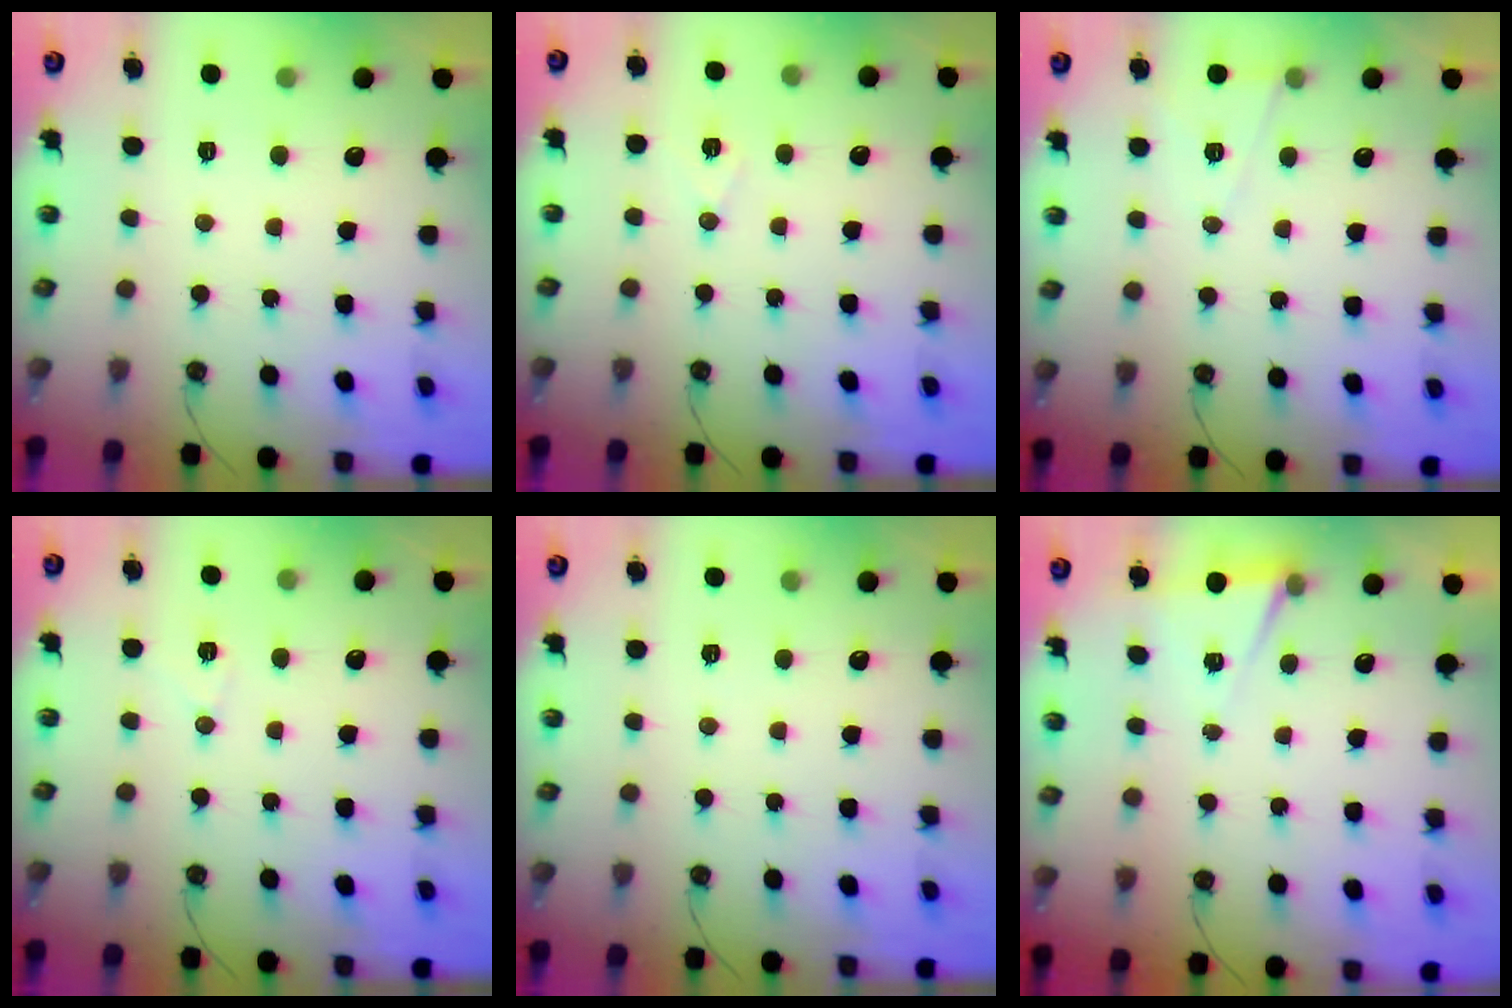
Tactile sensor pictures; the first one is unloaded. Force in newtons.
{"total": 6.5, "press": 4.8, "slide": 4.4}
{"total": 7.0, "press": 5.4, "slide": 4.6}
{"total": 6.1, "press": 5.9, "slide": 1.2}
{"total": 4.4, "press": 1.0, "slide": 4.2}
{"total": 5.2, "press": 2.7, "slide": 4.5}